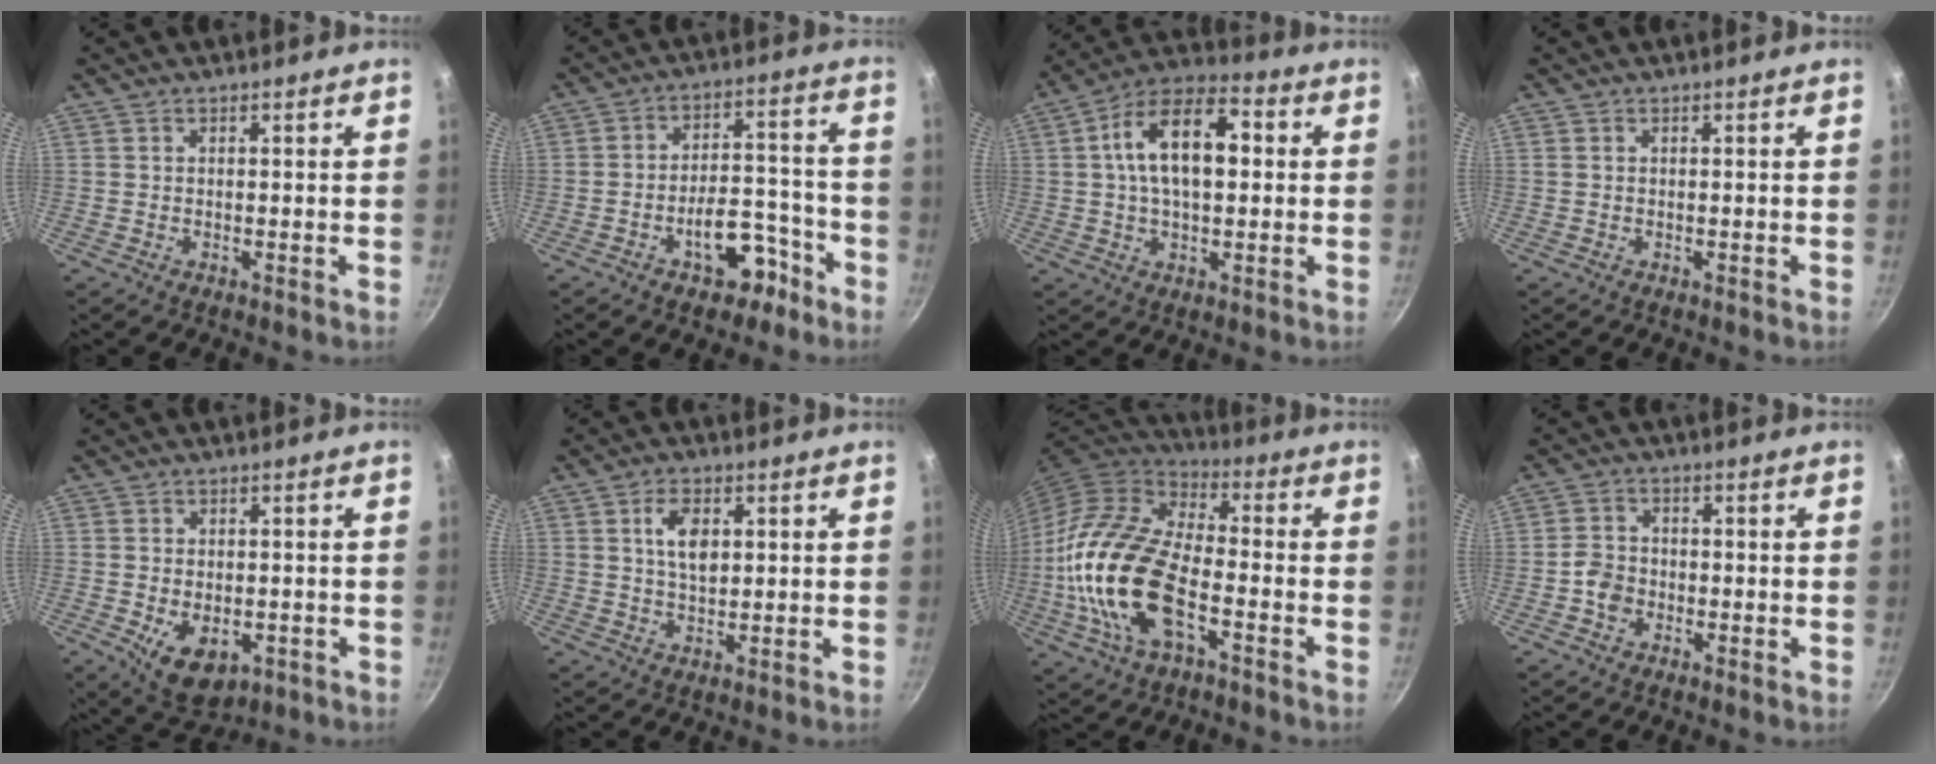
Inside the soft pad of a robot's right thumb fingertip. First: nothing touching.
{"total": 9.9, "force": [-5.5, 5.4, 6.2], "torque": [-0.076, 0.061, -0.081]}
{"total": 15.2, "force": [2.2, 8.1, 12.6], "torque": [-0.210, 0.027, 0.030]}
{"total": 0.0}
{"total": 9.0, "force": [-2.8, 5.6, 6.4], "torque": [-0.091, 0.001, -0.029]}
{"total": 6.0, "force": [1.7, 3.5, 4.6], "torque": [-0.072, -0.006, 0.029]}
{"total": 21.1, "force": [-5.3, 10.7, 17.5], "torque": [-0.360, 0.021, -0.101]}
{"total": 4.4, "force": [-1.3, 3.5, 2.3], "torque": [-0.031, 0.013, -0.030]}